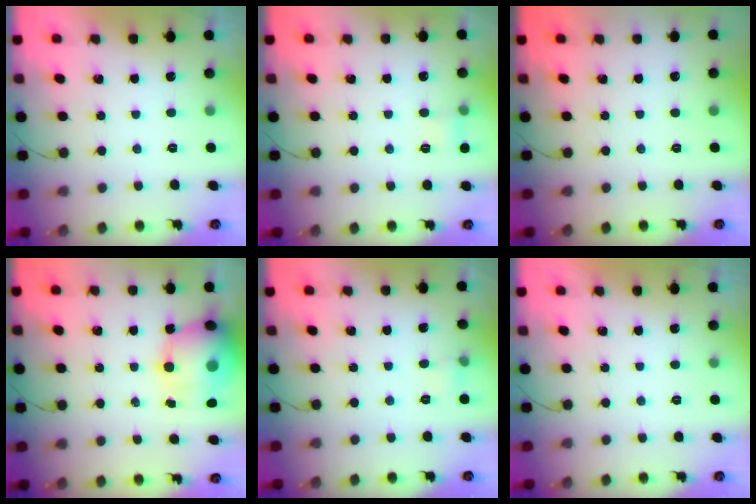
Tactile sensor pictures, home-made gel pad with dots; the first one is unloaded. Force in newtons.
{"total": 4.3, "press": 4.1, "slide": 1.3}
{"total": 0.0}
{"total": 15.7, "press": 15.3, "slide": 3.7}
{"total": 4.9, "press": 3.3, "slide": 3.6}
{"total": 0.0}